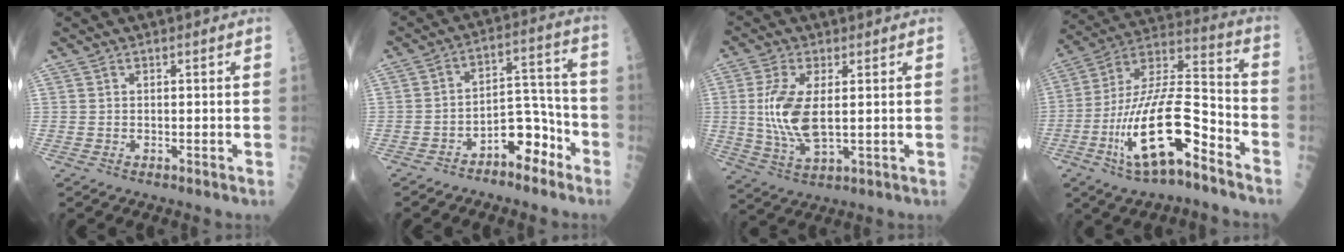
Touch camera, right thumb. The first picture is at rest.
{"total": 9.2, "force": [-5.4, 4.7, 5.7], "torque": [-0.059, 0.071, -0.084]}
{"total": 10.3, "force": [0.7, 4.2, 9.4], "torque": [-0.207, -0.013, 0.021]}
{"total": 20.4, "force": [-9.1, 6.4, 17.1], "torque": [-0.333, 0.061, -0.159]}